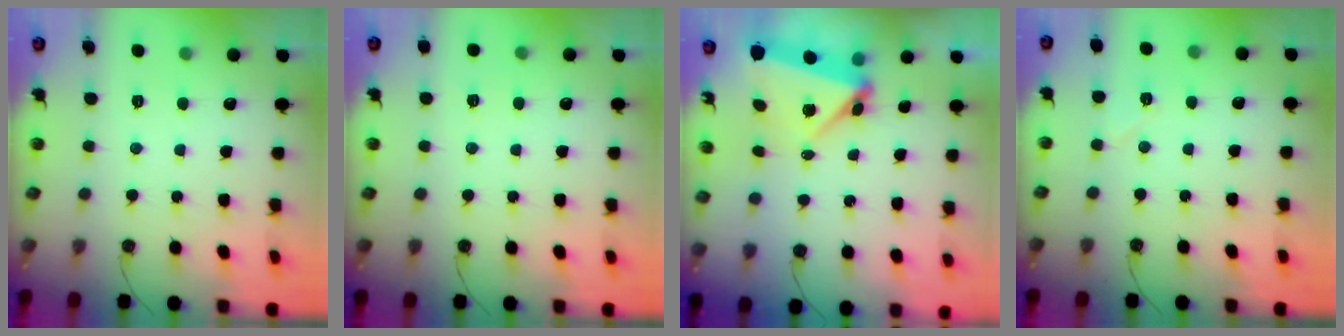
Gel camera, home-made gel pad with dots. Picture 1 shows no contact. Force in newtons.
{"total": 2.7, "press": 2.7, "slide": 0.5}
{"total": 5.6, "press": 5.6, "slide": 0.2}
{"total": 4.9, "press": 4.6, "slide": 1.8}